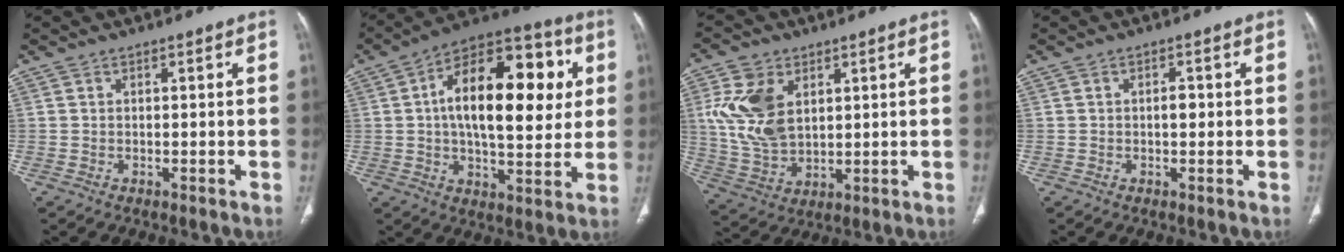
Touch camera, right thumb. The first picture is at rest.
{"total": 23.2, "force": [4.2, 11.3, 19.8], "torque": [-0.267, 0.016, 0.051]}
{"total": 8.0, "force": [1.7, 6.0, 5.1], "torque": [-0.083, -0.006, 0.037]}
{"total": 1.6, "force": [-0.1, 0.8, 1.3], "torque": [-0.017, 0.002, -0.003]}